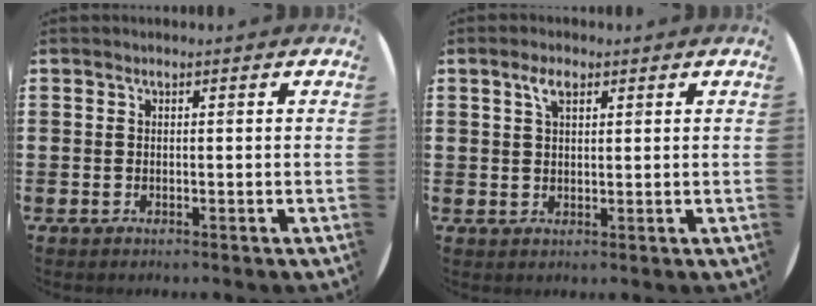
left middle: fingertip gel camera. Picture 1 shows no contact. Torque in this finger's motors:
{"motor_torque": [0.40, -0.05, 0.05, 0.01]}